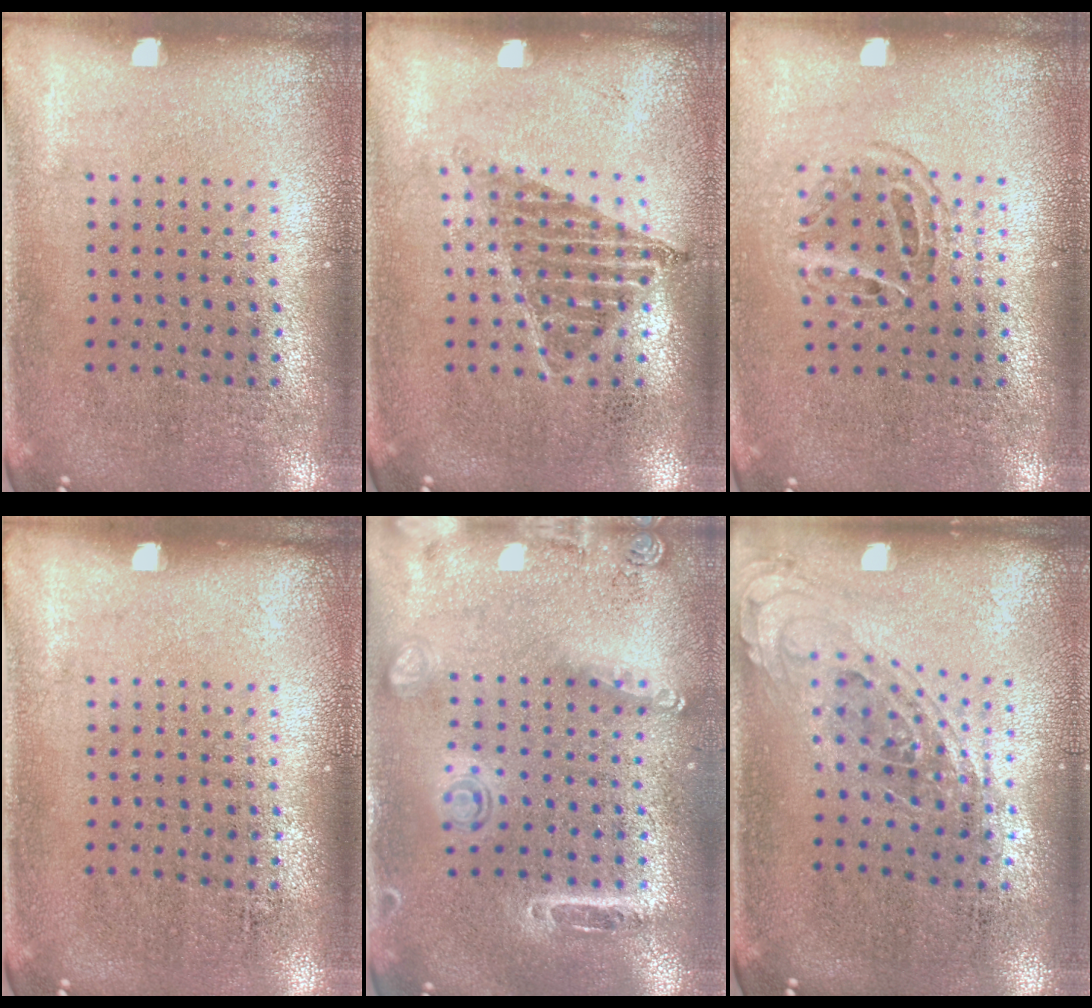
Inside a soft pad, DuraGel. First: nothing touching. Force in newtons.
{"total": 1.1, "press": 0.9, "slide": 0.6}
{"total": 1.4, "press": 1.1, "slide": 0.8}
{"total": 0.0}
{"total": 1.6, "press": 1.5, "slide": 0.6}
{"total": 0.7, "press": 0.7, "slide": 0.2}